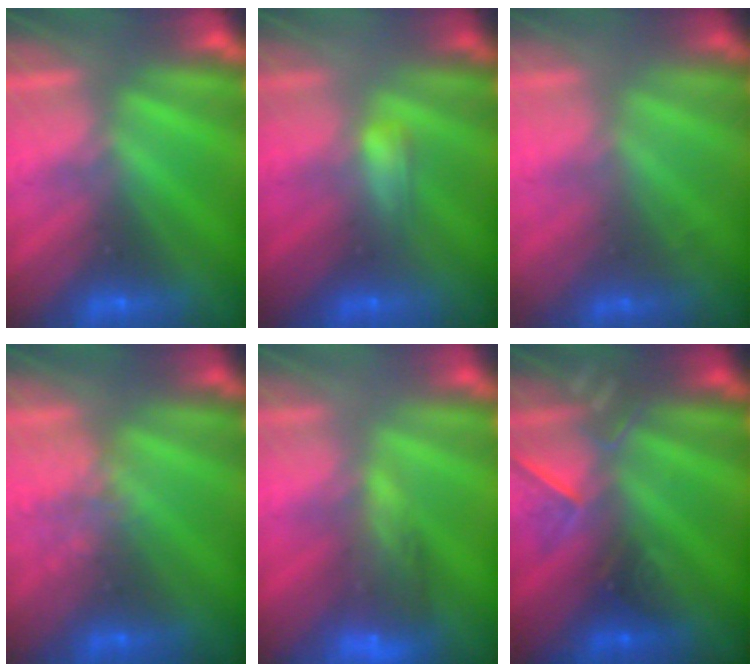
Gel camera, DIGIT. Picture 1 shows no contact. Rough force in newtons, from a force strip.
{"total": 2.1}
{"total": 1.7}
{"total": 2.3}
{"total": 8.7}
{"total": 2.4}